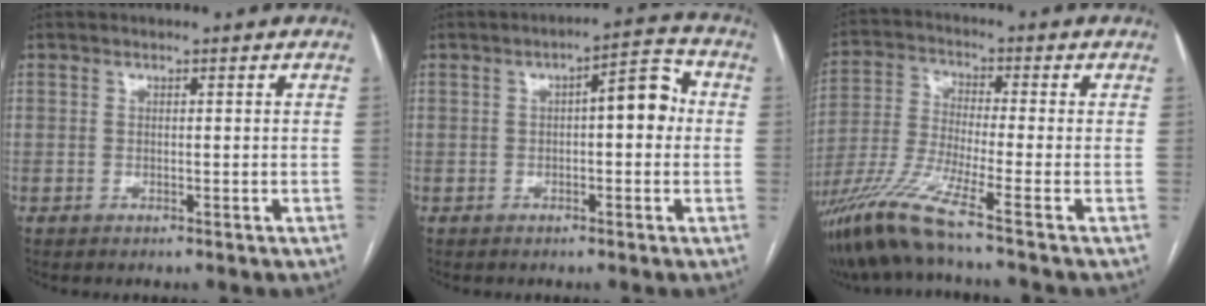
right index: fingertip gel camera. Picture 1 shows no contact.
{"total": 6.4, "force": [0.5, 2.0, 6.0], "torque": [-0.080, 0.029, 0.003]}
{"total": 11.0, "force": [-7.9, -1.8, 7.4], "torque": [-0.157, -0.030, -0.154]}